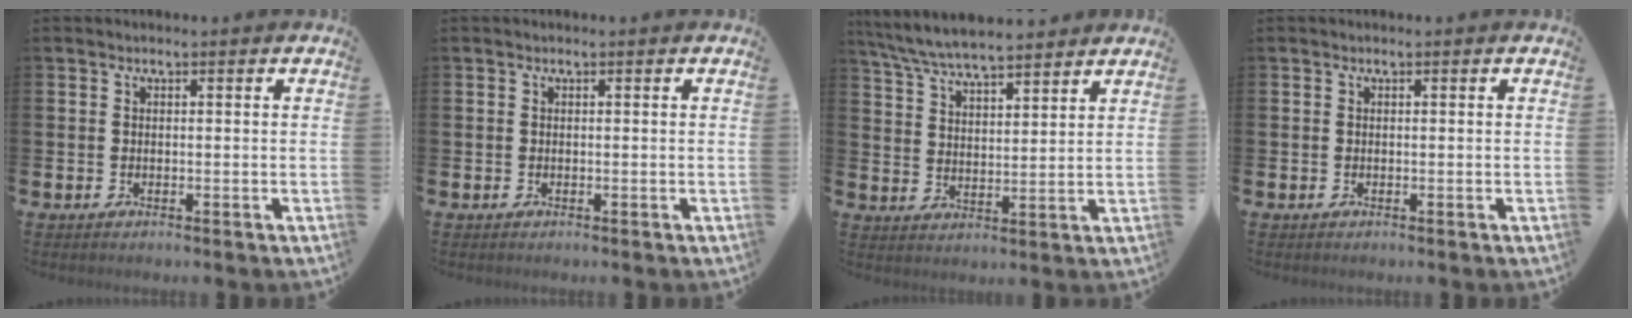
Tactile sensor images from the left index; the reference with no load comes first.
{"total": 0.0}
{"total": 6.7, "force": [6.4, 0.8, 1.8], "torque": [-0.060, -0.028, 0.117]}
{"total": 0.0}